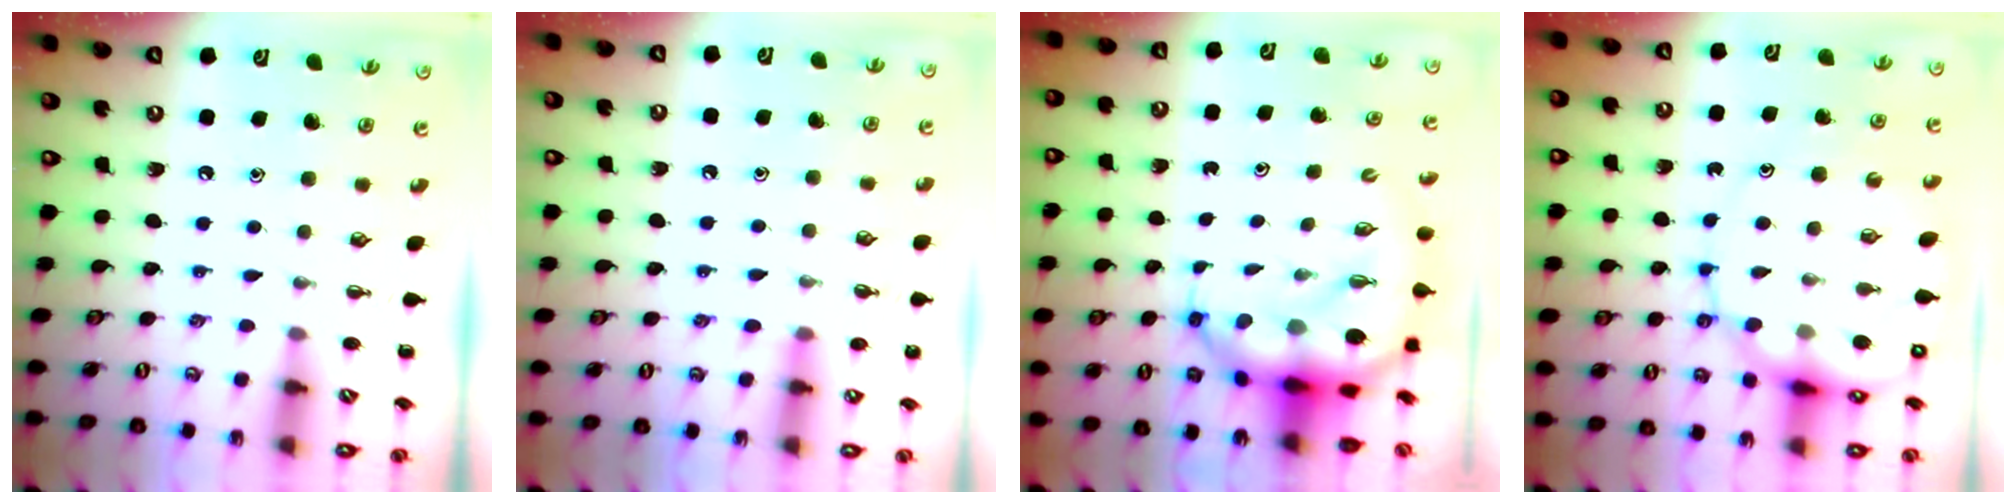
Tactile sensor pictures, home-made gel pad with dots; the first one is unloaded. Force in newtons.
{"total": 6.8, "press": 6.5, "slide": 1.7}
{"total": 9.7, "press": 9.4, "slide": 2.4}
{"total": 14.0, "press": 13.7, "slide": 3.2}